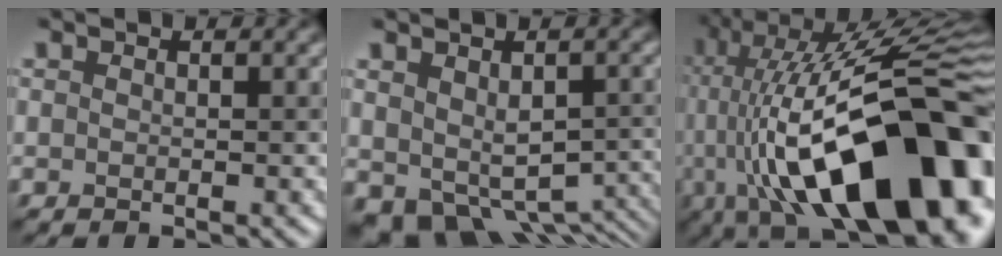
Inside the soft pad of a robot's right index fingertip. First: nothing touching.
{"total": 8.4, "force": [-2.9, 5.3, 5.8], "torque": [-0.092, -0.042, -0.021]}
{"total": 20.7, "force": [-2.0, 8.5, 18.8], "torque": [-0.288, 0.018, -0.029]}